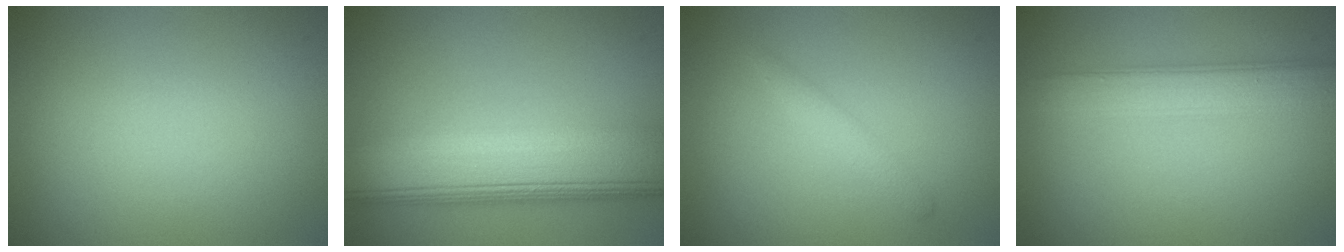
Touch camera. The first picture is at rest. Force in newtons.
{"total": 10.6, "press": 10.5, "slide": 0.6}
{"total": 1.4, "press": 1.4, "slide": 0.0}
{"total": 4.0, "press": 4.0, "slide": 0.1}